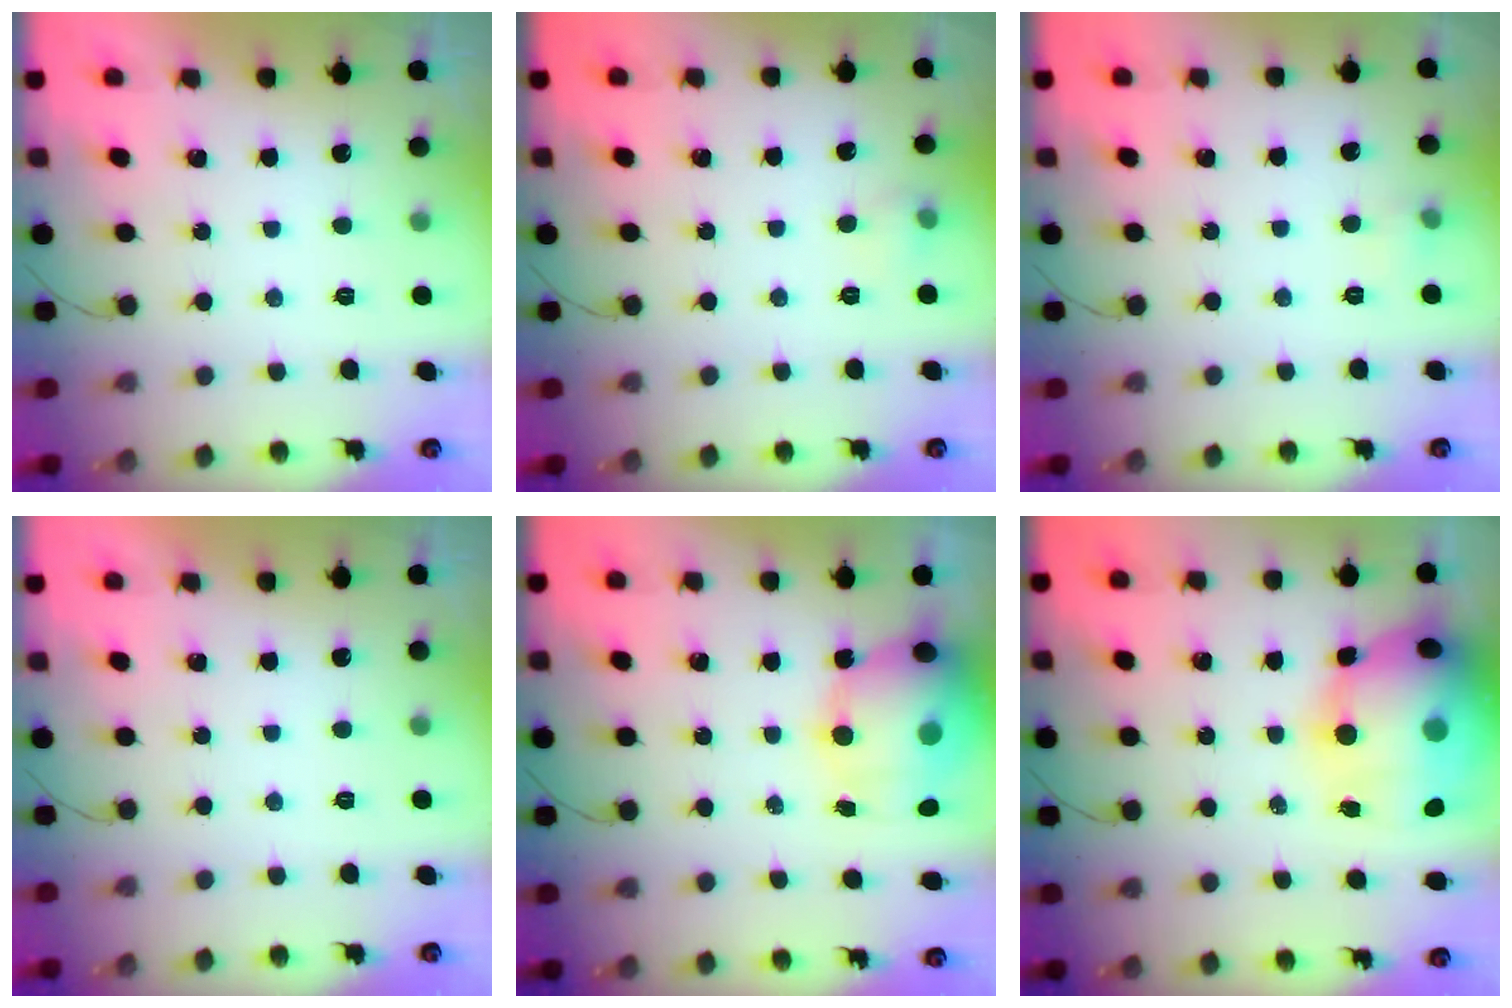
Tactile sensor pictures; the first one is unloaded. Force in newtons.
{"total": 4.0, "press": 3.7, "slide": 1.4}
{"total": 3.4, "press": 3.2, "slide": 1.3}
{"total": 0.0}
{"total": 17.8, "press": 17.3, "slide": 4.0}
{"total": 24.2, "press": 23.6, "slide": 5.5}